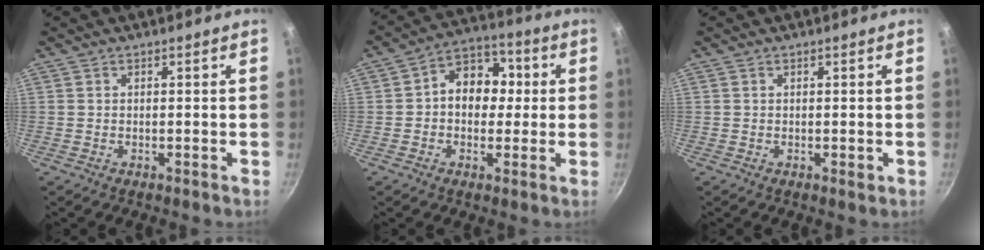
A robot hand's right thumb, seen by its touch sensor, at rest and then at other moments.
{"total": 10.7, "force": [0.7, 8.4, 6.6], "torque": [-0.047, 0.028, -0.007]}
{"total": 0.6, "force": [0.1, 0.3, 0.5], "torque": [-0.006, 0.000, 0.001]}